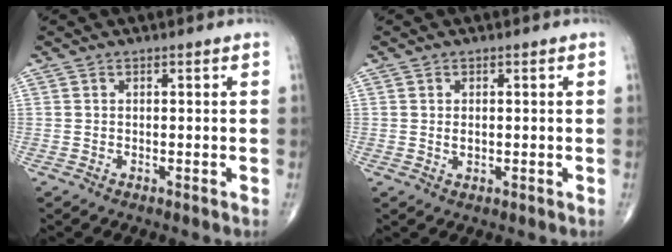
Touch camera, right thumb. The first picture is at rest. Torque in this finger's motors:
{"motor_torque": [-0.14, -0.02, 0.32, -0.04, -0.07]}